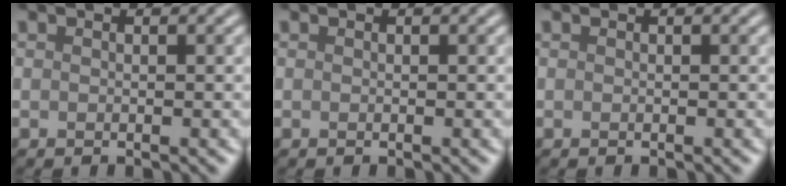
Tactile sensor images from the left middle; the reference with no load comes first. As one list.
[{"total": 0.0}, {"total": 0.0}]